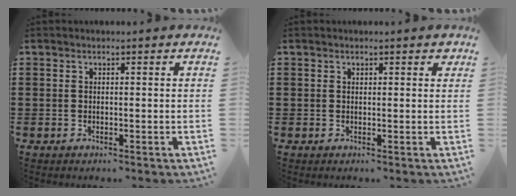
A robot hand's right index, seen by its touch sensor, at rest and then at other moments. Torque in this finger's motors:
{"motor_torque": [0.06, 0.07, 0.00, 0.01]}